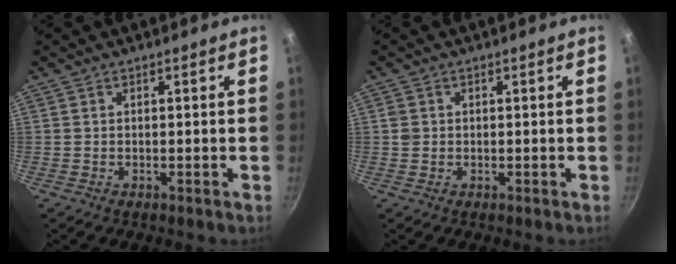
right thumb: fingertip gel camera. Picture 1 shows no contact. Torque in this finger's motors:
{"motor_torque": [0.55, 0.41, 0.71, 0.31, -0.07]}